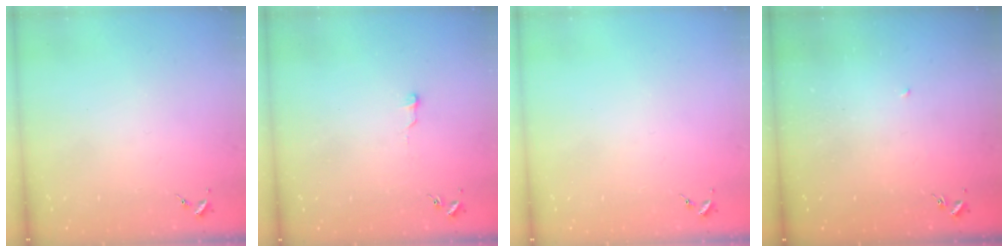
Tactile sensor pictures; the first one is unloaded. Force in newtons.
{"total": 3.9, "press": 3.9, "slide": 0.3}
{"total": 0.0}
{"total": 2.3, "press": 2.3, "slide": 0.1}